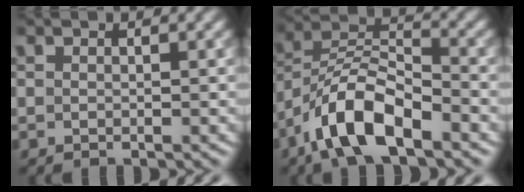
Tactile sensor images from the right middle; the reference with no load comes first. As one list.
[{"total": 8.0, "force": [-5.2, 2.9, 5.4], "torque": [-0.091, 0.010, -0.104]}]